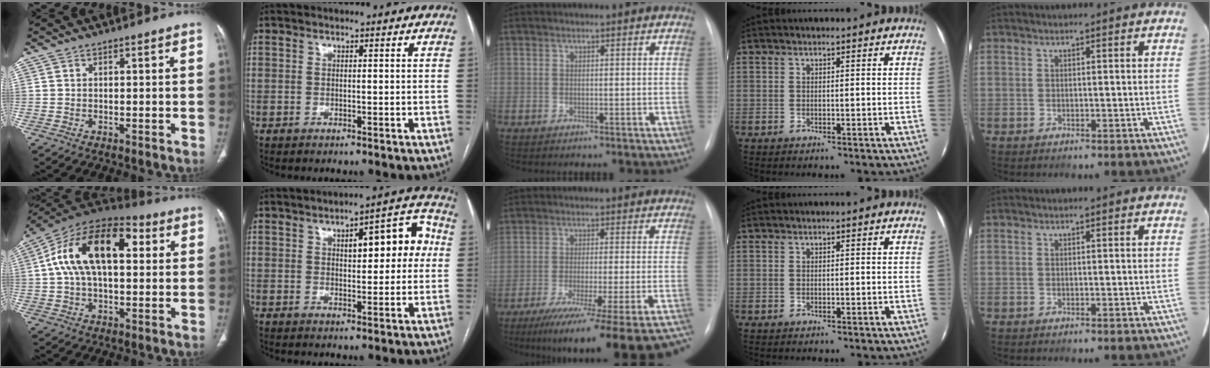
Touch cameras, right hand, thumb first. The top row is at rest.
{"thumb": {"total": 19.5, "force": [4.0, 10.5, 15.9], "torque": [-0.268, 0.035, 0.057]}, "index": {"total": 9.8, "force": [2.1, 3.5, 8.9], "torque": [-0.106, 0.035, 0.026]}, "middle": {"total": 24.2, "force": [-20.6, -0.9, 12.7], "torque": [-0.102, -0.051, -0.283]}}